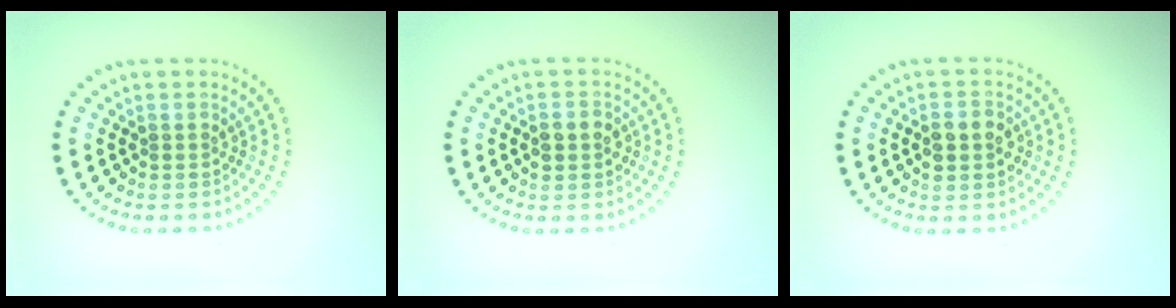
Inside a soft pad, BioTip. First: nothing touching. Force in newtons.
{"total": 2.0, "press": 2.0, "slide": 0.0}
{"total": 2.8, "press": 2.8, "slide": 0.1}